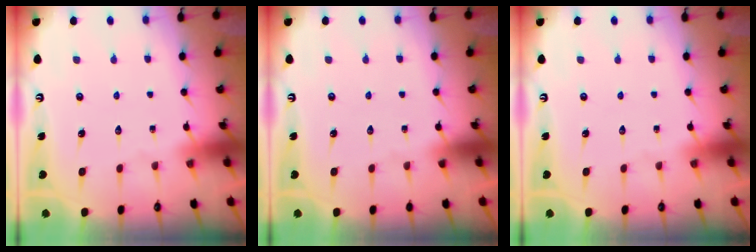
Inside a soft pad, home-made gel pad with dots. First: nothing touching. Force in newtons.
{"total": 0.0}
{"total": 0.0}